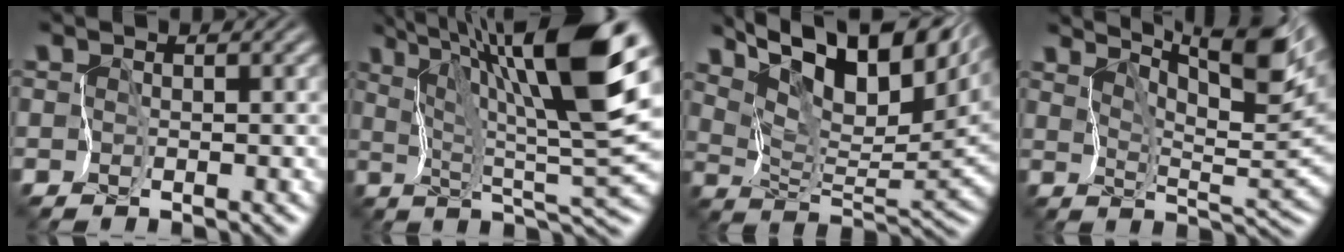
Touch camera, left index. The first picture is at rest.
{"total": 13.6, "force": [7.1, 2.1, 11.4], "torque": [-0.175, 0.016, 0.119]}
{"total": 13.4, "force": [9.2, 5.1, 8.3], "torque": [-0.137, 0.014, 0.155]}
{"total": 10.8, "force": [7.5, 2.0, 7.6], "torque": [-0.127, 0.007, 0.115]}